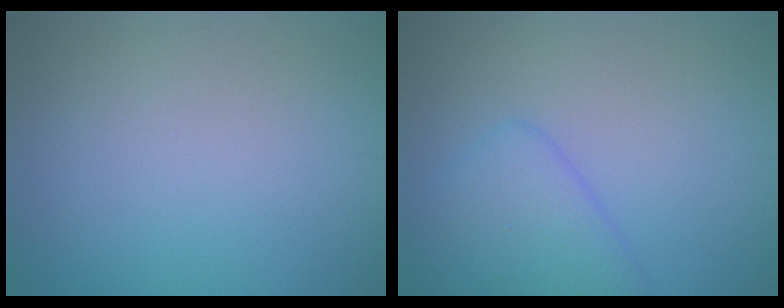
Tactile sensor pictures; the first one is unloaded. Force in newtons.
{"total": 3.6, "press": 3.6, "slide": 0.2}